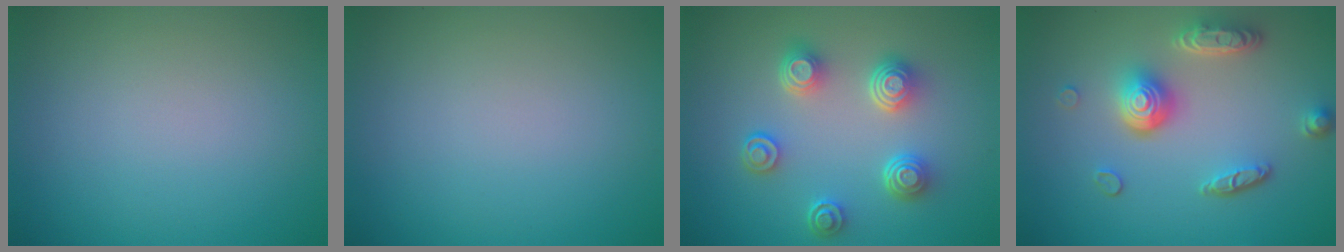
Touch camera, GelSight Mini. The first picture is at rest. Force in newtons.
{"total": 0.0}
{"total": 4.6, "press": 3.6, "slide": 2.9}
{"total": 5.1, "press": 3.7, "slide": 3.4}